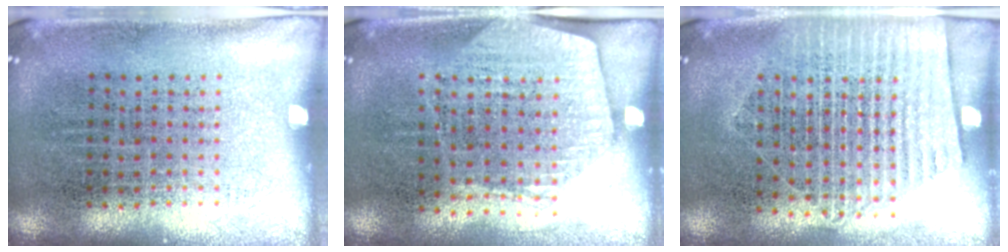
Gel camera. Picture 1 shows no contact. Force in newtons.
{"total": 1.6, "press": 1.4, "slide": 0.7}
{"total": 1.6, "press": 1.5, "slide": 0.6}